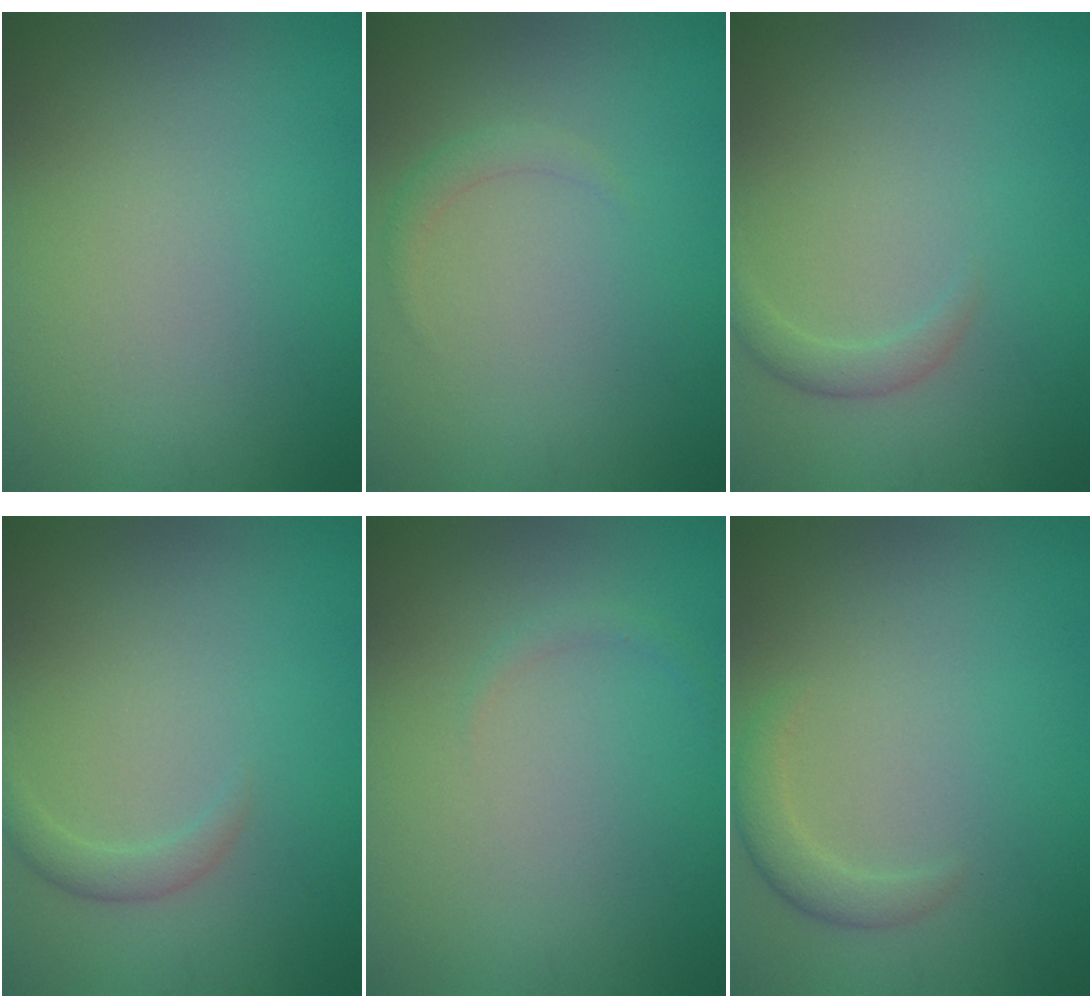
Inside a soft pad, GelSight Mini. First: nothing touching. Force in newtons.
{"total": 1.0, "press": 1.0, "slide": 0.1}
{"total": 1.3, "press": 1.3, "slide": 0.0}
{"total": 1.3, "press": 1.3, "slide": 0.0}
{"total": 0.6, "press": 0.6, "slide": 0.0}
{"total": 1.8, "press": 1.8, "slide": 0.0}